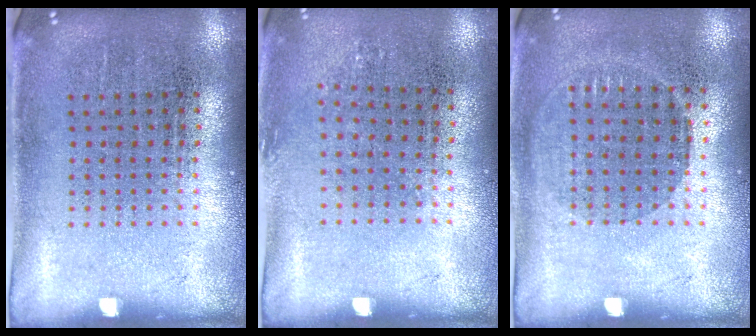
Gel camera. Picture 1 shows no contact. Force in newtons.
{"total": 0.8, "press": 0.7, "slide": 0.4}
{"total": 0.9, "press": 0.8, "slide": 0.4}